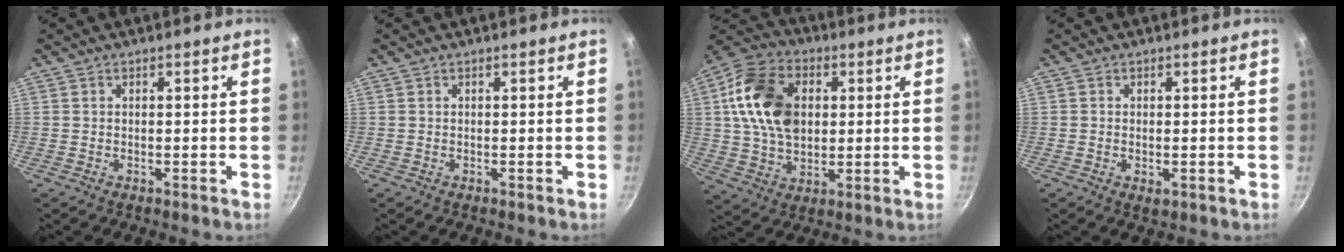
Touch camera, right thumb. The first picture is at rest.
{"total": 0.0}
{"total": 16.5, "force": [3.8, 10.8, 11.8], "torque": [-0.203, -0.002, 0.068]}
{"total": 1.7, "force": [-0.3, 0.9, 1.4], "torque": [-0.024, -0.004, -0.002]}